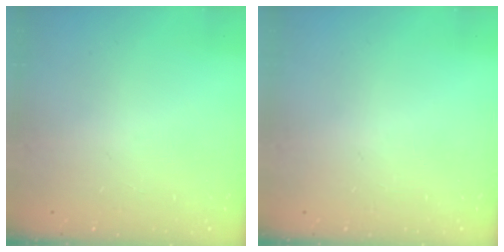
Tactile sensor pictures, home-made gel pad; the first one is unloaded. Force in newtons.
{"total": 0.0}